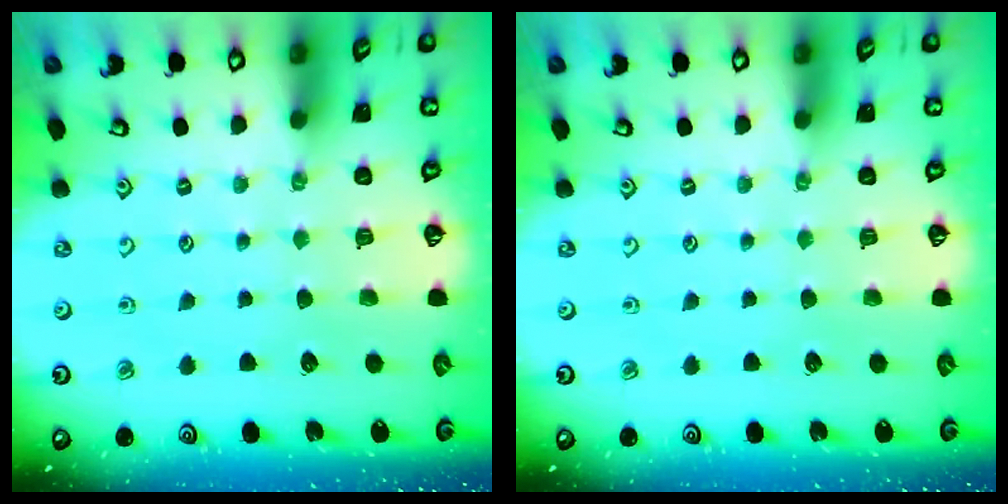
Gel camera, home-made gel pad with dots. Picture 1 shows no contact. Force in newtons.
{"total": 0.0}